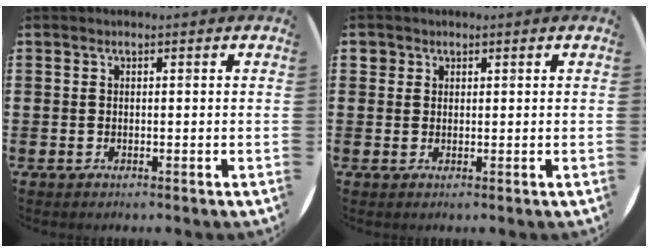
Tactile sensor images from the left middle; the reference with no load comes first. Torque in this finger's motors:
{"motor_torque": [0.33, -0.27, -0.02, 0.00]}